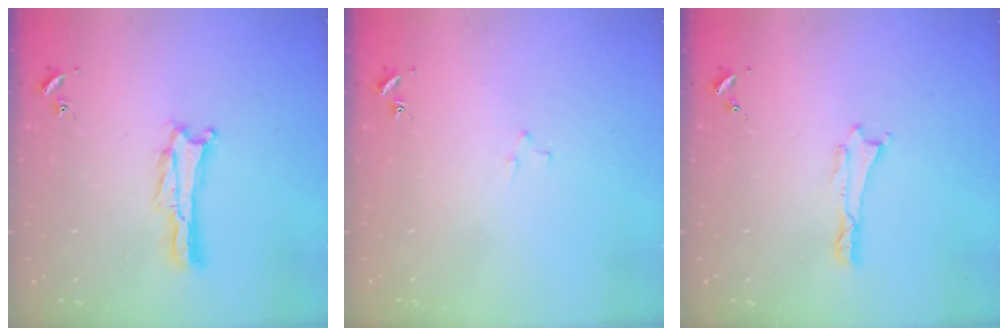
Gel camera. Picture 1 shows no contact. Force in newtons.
{"total": 1.9, "press": 1.9, "slide": 0.1}
{"total": 0.0}